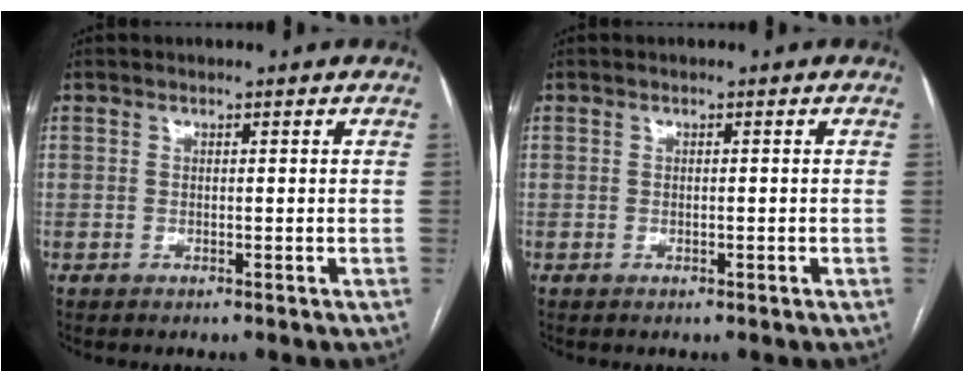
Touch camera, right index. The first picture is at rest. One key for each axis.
{"total": 0.6, "fx": -0.2, "fy": 0.2, "fz": 0.6, "tx": -0.013, "ty": -0.001, "tz": 0.000}